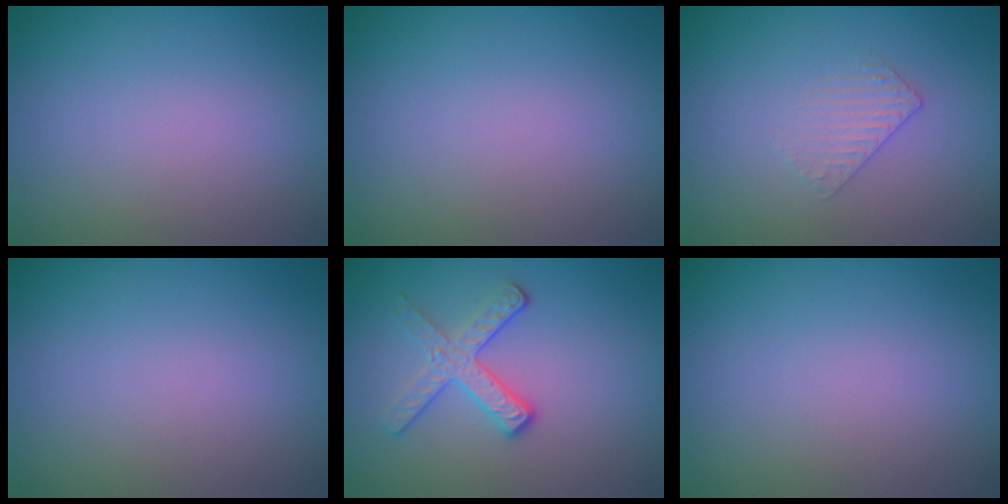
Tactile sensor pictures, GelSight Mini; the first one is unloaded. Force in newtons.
{"total": 0.0}
{"total": 1.0, "press": 0.3, "slide": 1.0}
{"total": 0.0}
{"total": 2.9, "press": 2.6, "slide": 1.3}
{"total": 0.0}